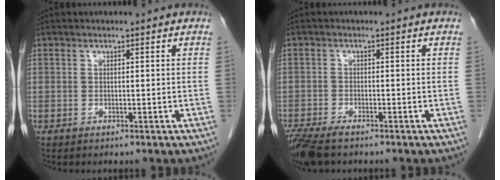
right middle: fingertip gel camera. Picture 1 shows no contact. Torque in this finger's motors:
{"motor_torque": [0.06, -0.01, 0.03, 0.02]}